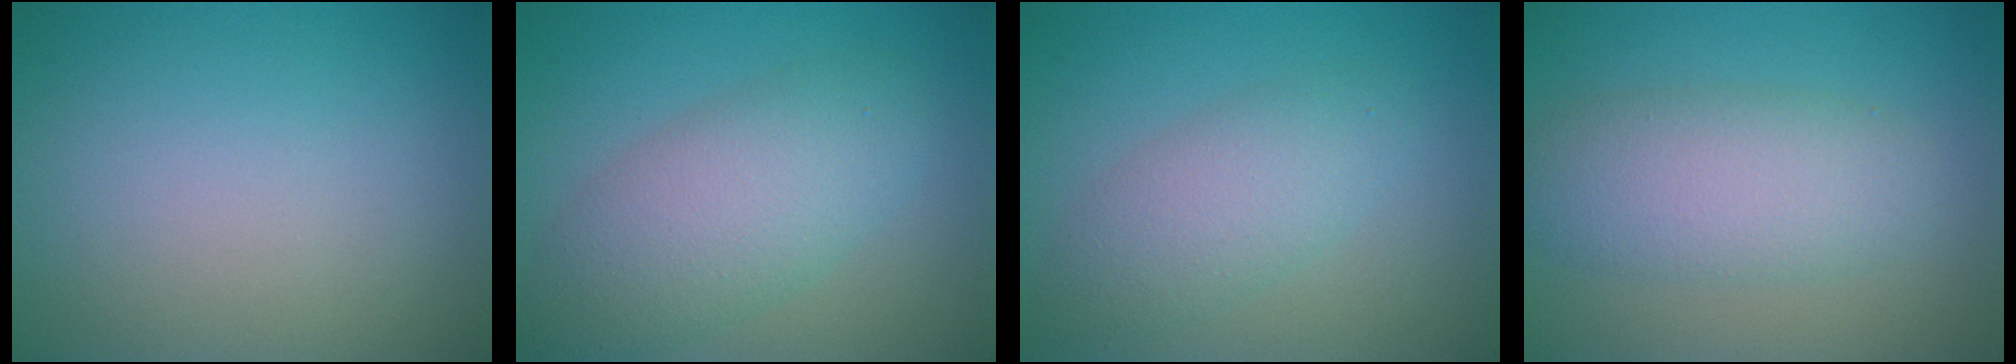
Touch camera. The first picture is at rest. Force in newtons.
{"total": 5.9, "press": 5.9, "slide": 0.1}
{"total": 3.9, "press": 3.9, "slide": 0.1}
{"total": 5.2, "press": 5.2, "slide": 0.3}